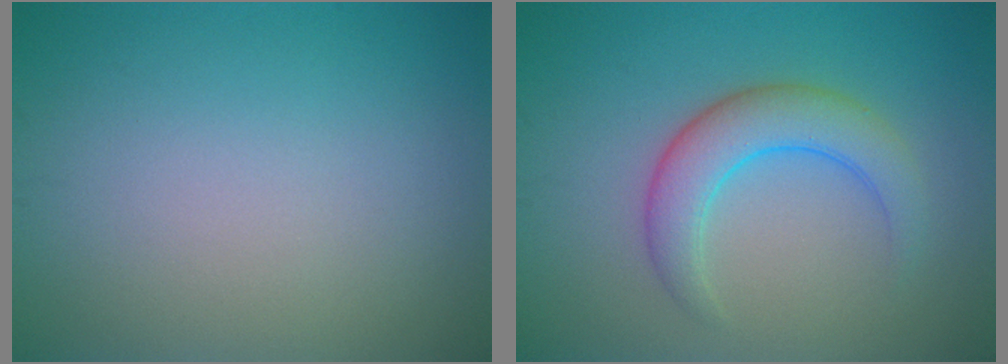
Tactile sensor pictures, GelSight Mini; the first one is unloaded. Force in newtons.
{"total": 4.4, "press": 4.4, "slide": 0.3}